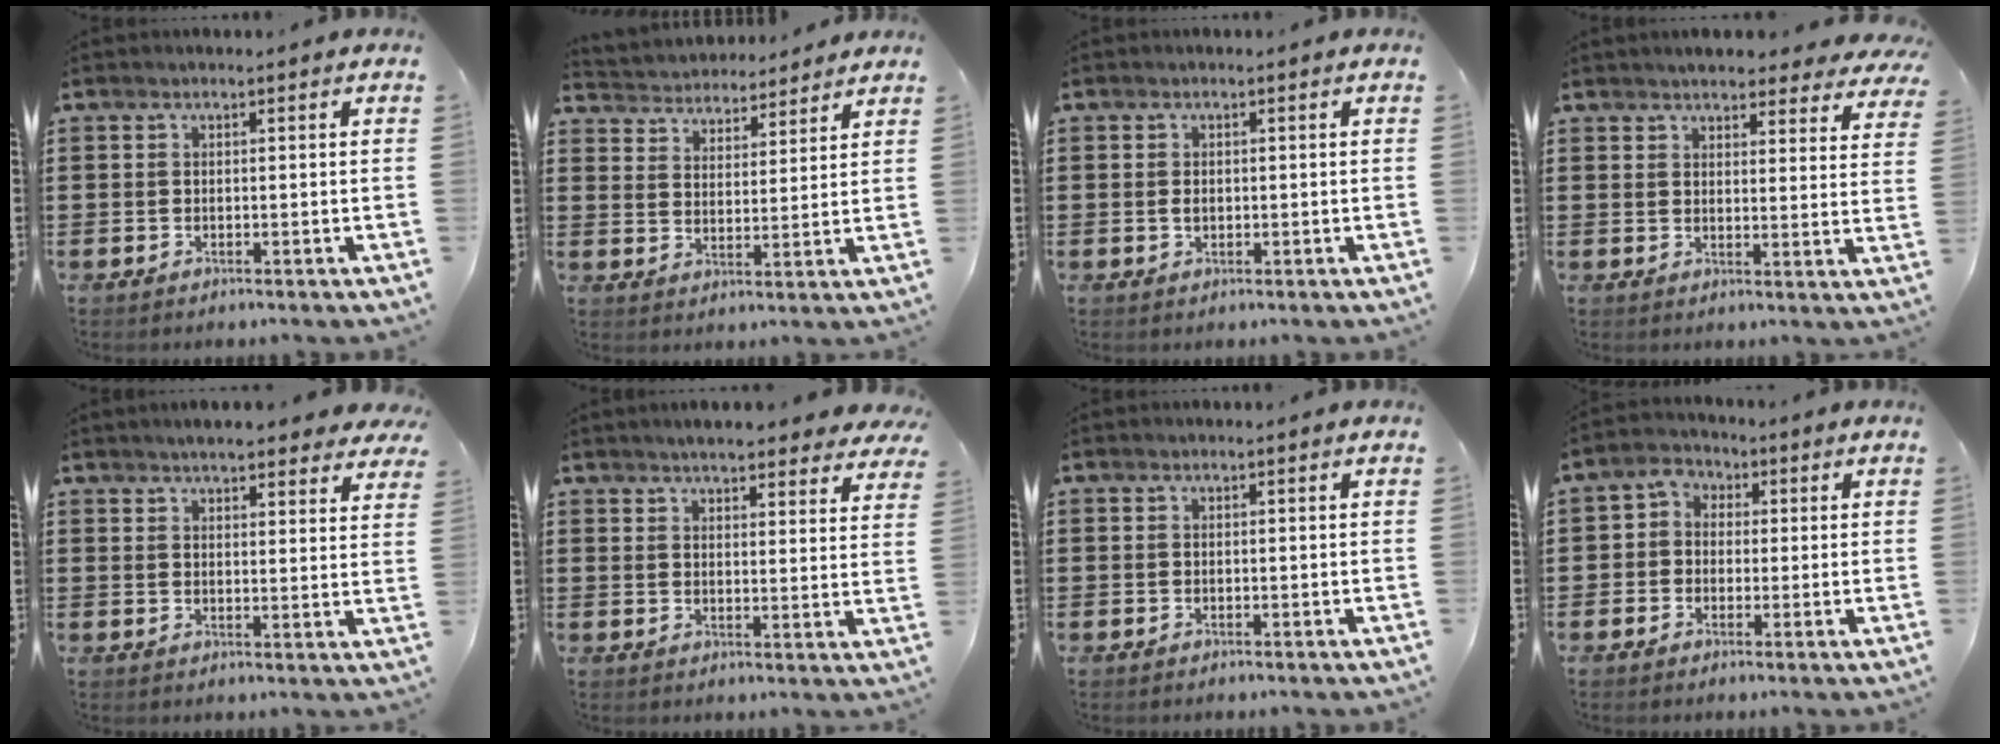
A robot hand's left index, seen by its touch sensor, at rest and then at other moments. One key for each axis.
{"total": 3.8, "fx": 3.6, "fy": 0.8, "fz": -0.7, "tx": -0.008, "ty": -0.022, "tz": 0.062}
{"total": 1.3, "fx": -0.1, "fy": 0.8, "fz": 1.0, "tx": -0.022, "ty": 0.005, "tz": -0.002}
{"total": 4.2, "fx": 4.0, "fy": 0.6, "fz": 1.1, "tx": -0.030, "ty": -0.014, "tz": 0.071}
{"total": 4.5, "fx": 4.2, "fy": 0.5, "fz": 1.6, "tx": -0.037, "ty": -0.012, "tz": 0.075}
{"total": 4.8, "fx": 4.6, "fy": 0.4, "fz": 1.4, "tx": -0.036, "ty": -0.015, "tz": 0.082}
{"total": 0.0}
{"total": 3.0, "fx": -0.7, "fy": 2.9, "fz": 0.3, "tx": -0.022, "ty": 0.013, "tz": -0.020}